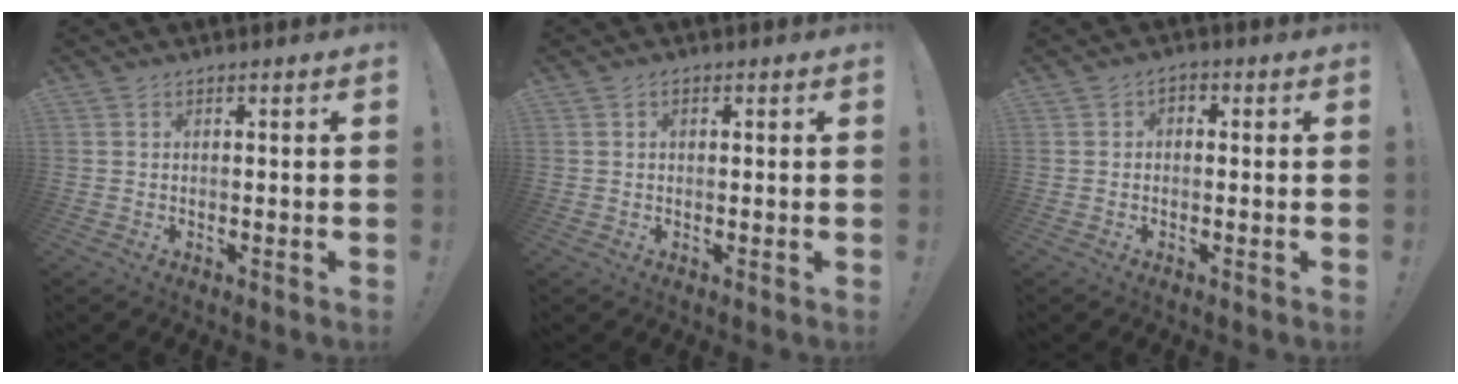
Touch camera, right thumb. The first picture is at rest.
{"total": 0.9, "force": [0.1, 0.7, 0.6], "torque": [-0.008, 0.002, 0.000]}
{"total": 1.9, "force": [-1.1, 1.2, 1.0], "torque": [-0.014, 0.008, -0.022]}